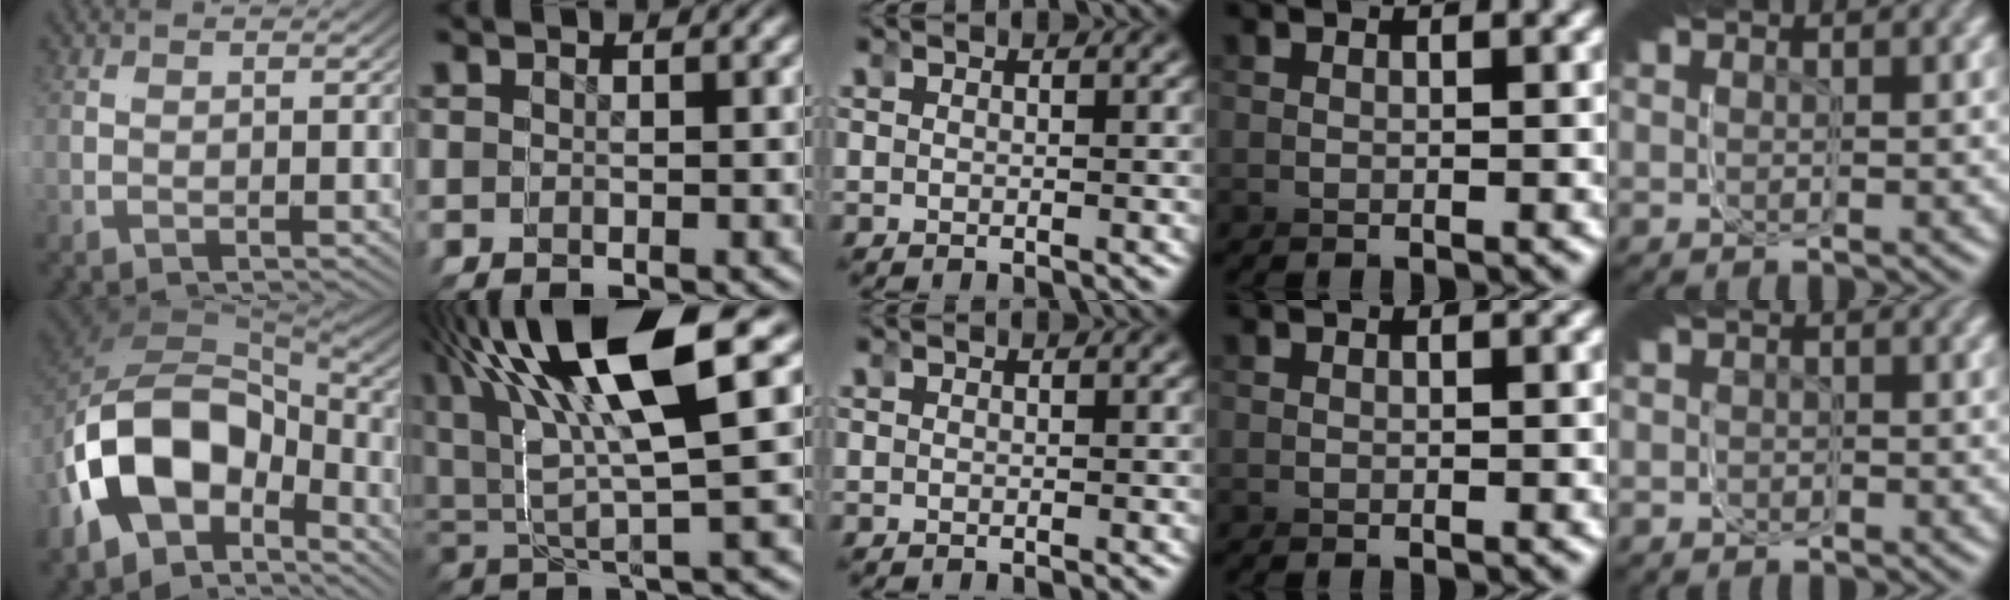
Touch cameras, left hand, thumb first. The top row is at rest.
{"thumb": {"total": 15.2, "force": [-1.7, 8.5, 12.5], "torque": [-0.256, -0.027, -0.019]}, "index": {"total": 8.8, "force": [4.9, 3.1, 6.6], "torque": [-0.141, 0.040, 0.072]}, "little": {"total": 1.2, "force": [-1.0, 0.2, -0.6], "torque": [0.011, -0.020, -0.007]}}